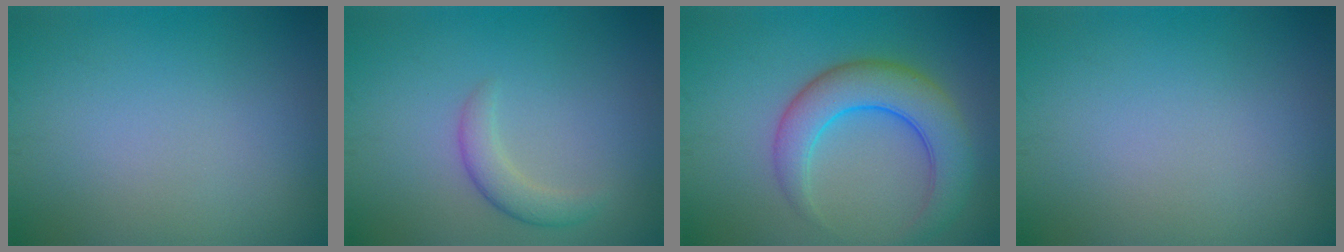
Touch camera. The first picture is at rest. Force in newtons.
{"total": 2.2, "press": 2.2, "slide": 0.1}
{"total": 6.1, "press": 6.1, "slide": 0.4}
{"total": 0.0}